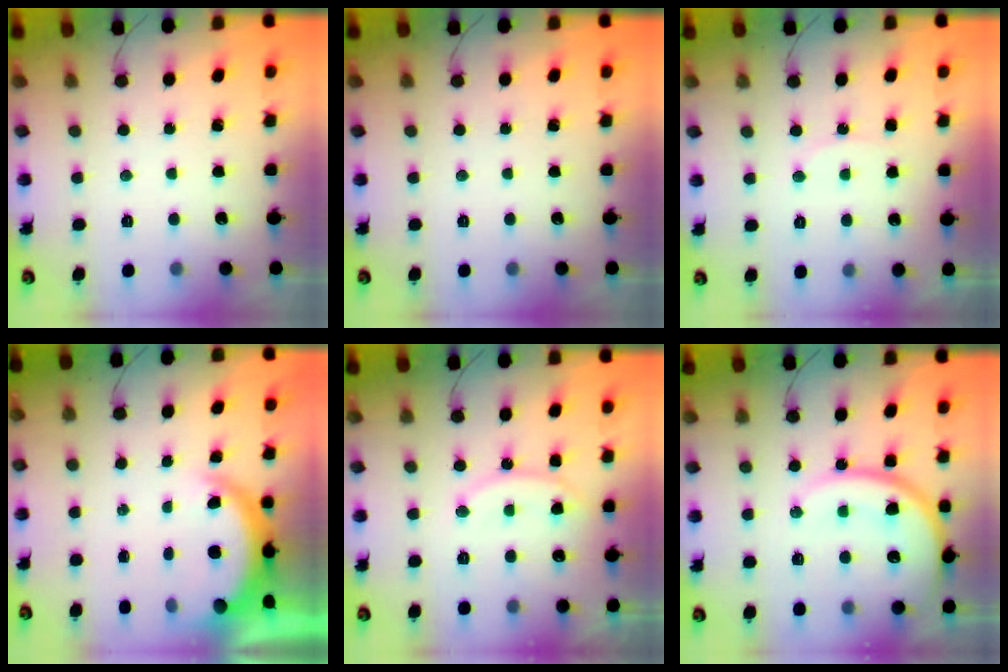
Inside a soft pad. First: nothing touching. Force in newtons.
{"total": 0.0}
{"total": 5.6, "press": 5.5, "slide": 0.4}
{"total": 5.7, "press": 5.6, "slide": 0.8}
{"total": 11.7, "press": 11.7, "slide": 0.7}
{"total": 17.0, "press": 16.9, "slide": 1.8}